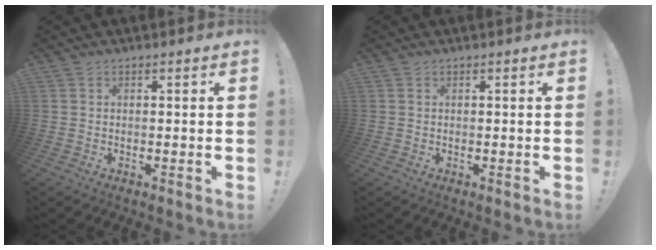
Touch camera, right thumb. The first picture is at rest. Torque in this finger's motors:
{"motor_torque": [0.12, 0.03, 0.04, 0.14, -0.08]}